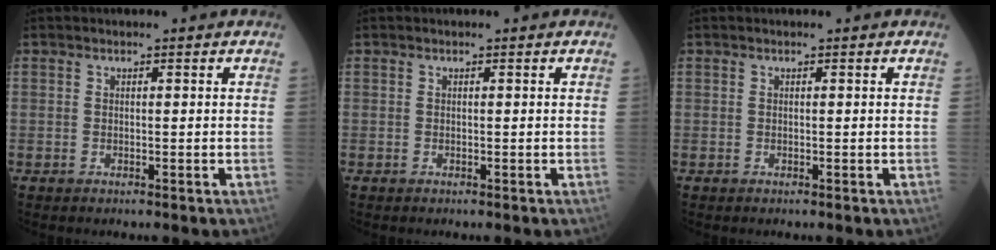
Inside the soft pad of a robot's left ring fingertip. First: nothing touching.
{"total": 0.0}
{"total": 0.0}